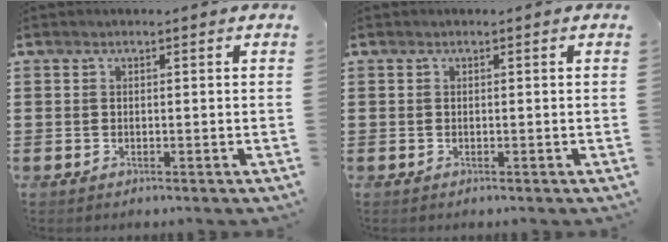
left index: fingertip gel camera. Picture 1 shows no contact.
{"total": 0.0}